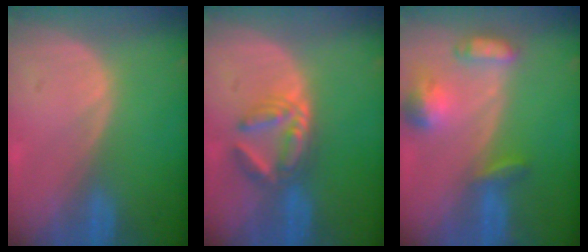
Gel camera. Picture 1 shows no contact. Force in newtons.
{"total": 6.2, "press": 5.6, "slide": 2.6}
{"total": 6.3, "press": 6.2, "slide": 0.9}